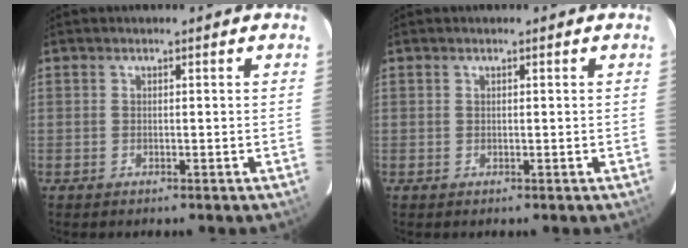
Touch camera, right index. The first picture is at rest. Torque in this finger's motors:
{"motor_torque": [0.00, -0.06, -0.02, 0.00]}